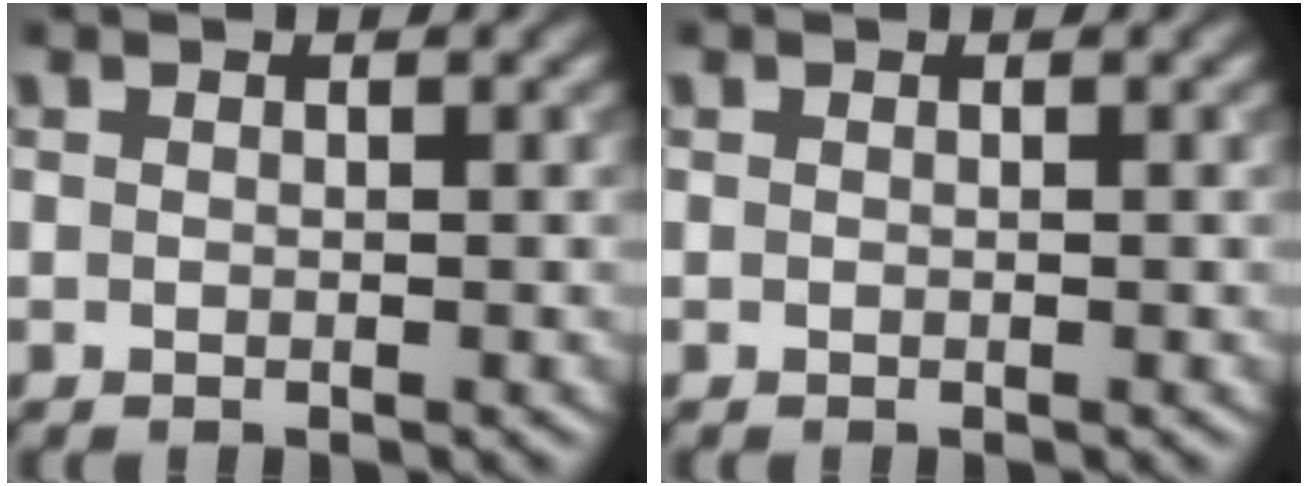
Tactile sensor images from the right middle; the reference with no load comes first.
{"total": 0.0}